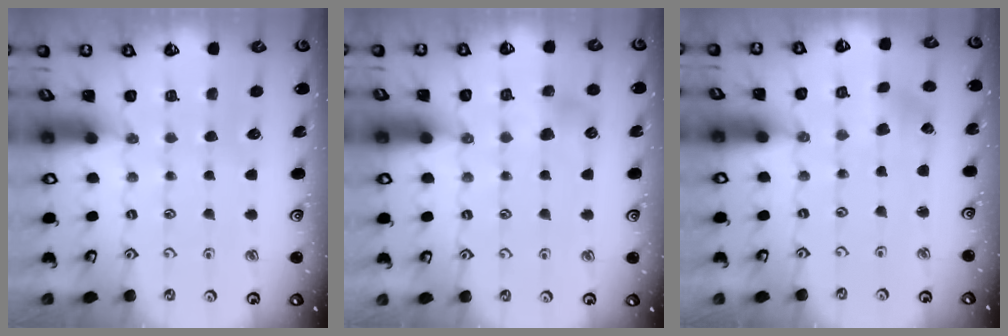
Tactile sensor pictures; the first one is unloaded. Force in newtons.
{"total": 6.1, "press": 6.1, "slide": 1.0}
{"total": 2.9, "press": 2.9, "slide": 0.4}